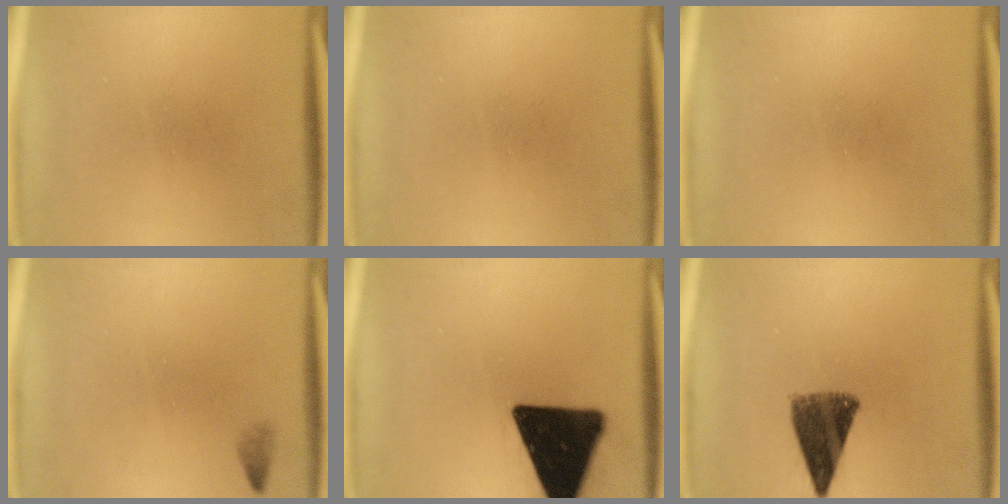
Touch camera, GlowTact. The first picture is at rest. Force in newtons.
{"total": 0.0}
{"total": 0.0}
{"total": 0.8}
{"total": 20.1}
{"total": 9.2}